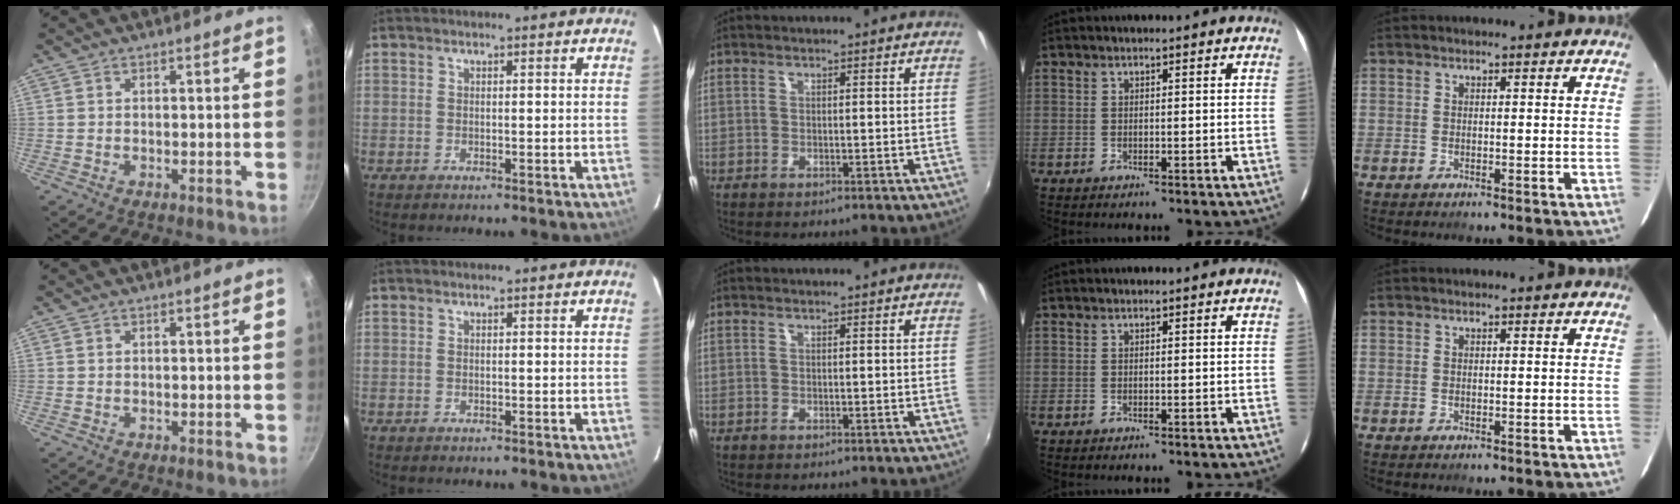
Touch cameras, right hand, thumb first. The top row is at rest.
{}